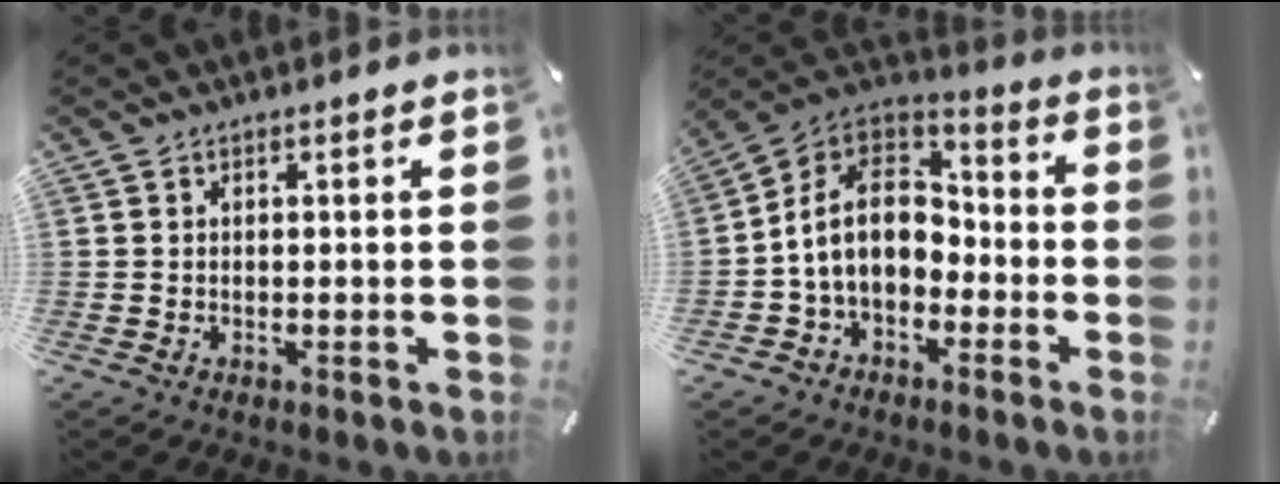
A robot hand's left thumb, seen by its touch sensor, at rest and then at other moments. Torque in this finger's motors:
{"motor_torque": [2.40, 2.60, 1.04, 0.39, 0.30]}